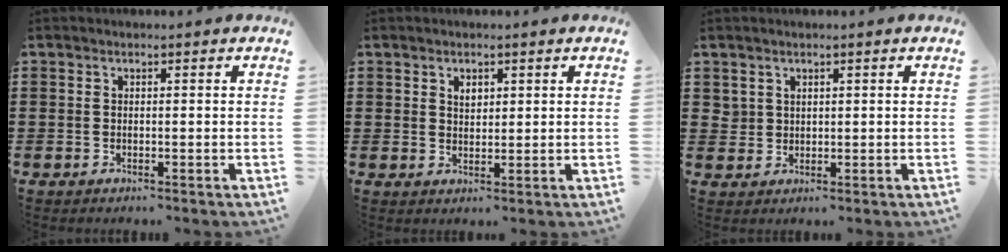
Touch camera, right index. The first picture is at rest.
{"total": 1.7, "force": [1.0, 1.1, 0.9], "torque": [-0.020, 0.004, 0.019]}
{"total": 2.0, "force": [1.4, 1.4, 0.2], "torque": [-0.009, 0.006, 0.028]}